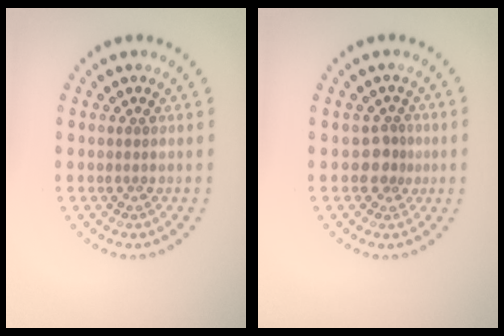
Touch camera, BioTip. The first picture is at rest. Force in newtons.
{"total": 2.0, "press": 1.6, "slide": 1.2}